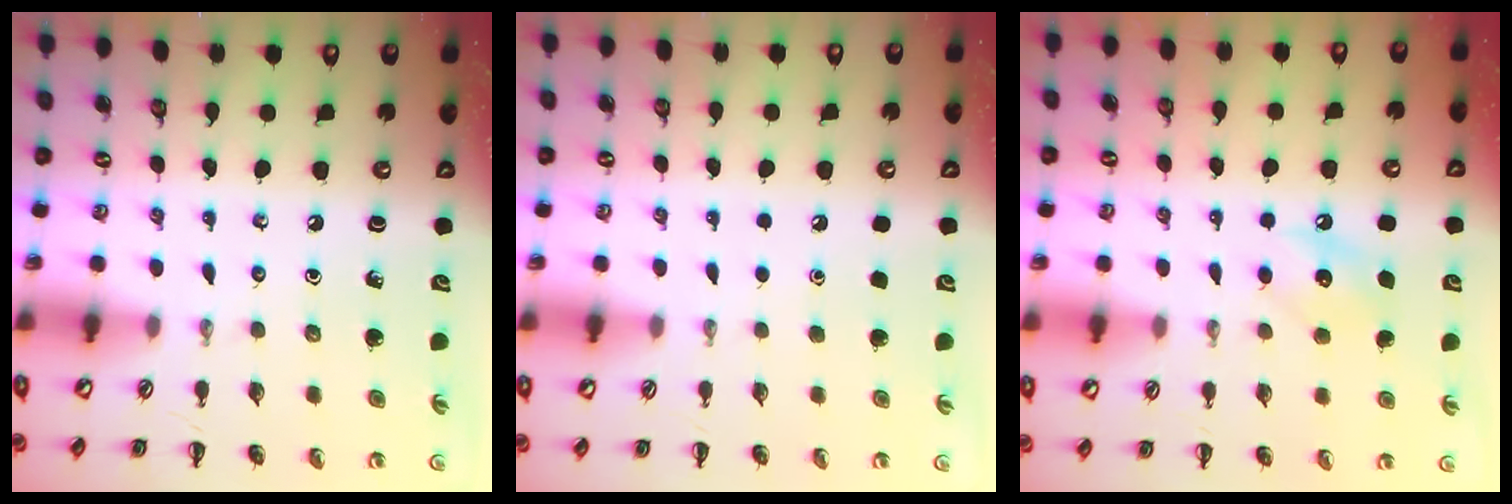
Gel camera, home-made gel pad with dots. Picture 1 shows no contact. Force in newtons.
{"total": 1.7, "press": 1.7, "slide": 0.1}
{"total": 8.1, "press": 7.9, "slide": 1.4}